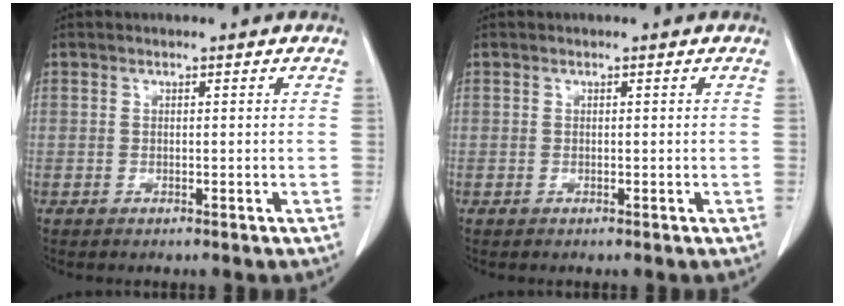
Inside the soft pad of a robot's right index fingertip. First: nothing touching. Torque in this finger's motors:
{"motor_torque": [0.00, 0.00, 0.01, 0.00]}